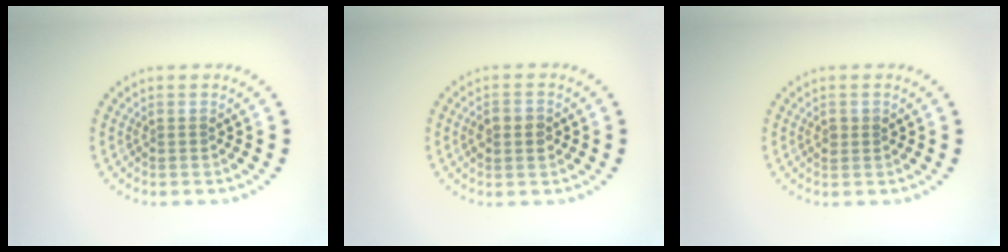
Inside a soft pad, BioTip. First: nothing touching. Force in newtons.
{"total": 2.7, "press": 2.7, "slide": 0.2}
{"total": 1.0, "press": 1.0, "slide": 0.1}